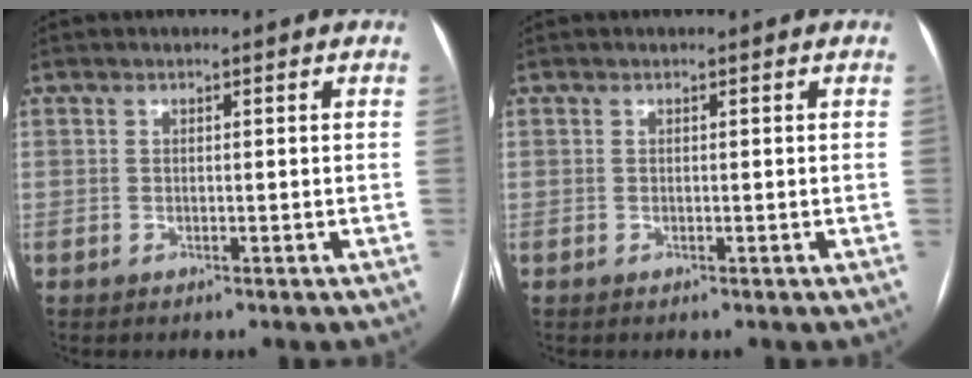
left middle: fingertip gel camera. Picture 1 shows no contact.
{"total": 0.0}